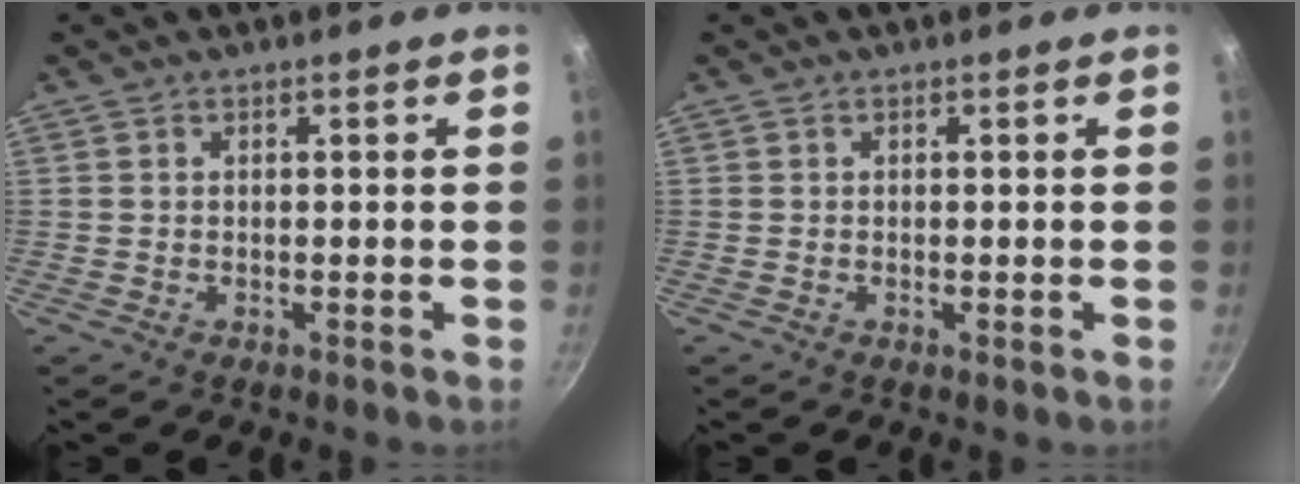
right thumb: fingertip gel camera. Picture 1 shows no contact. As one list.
[{"total": 0.0}]